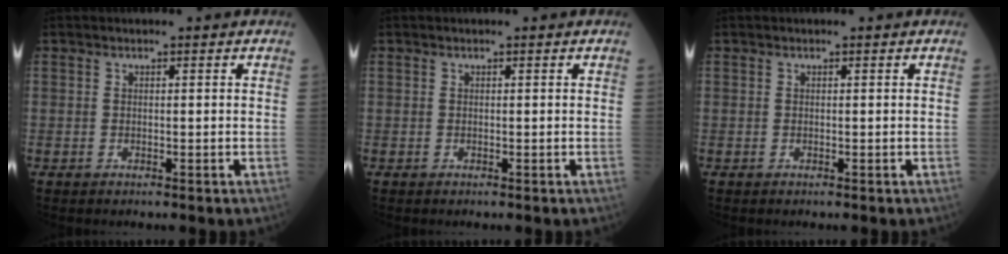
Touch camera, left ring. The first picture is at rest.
{"total": 0.0}
{"total": 0.0}